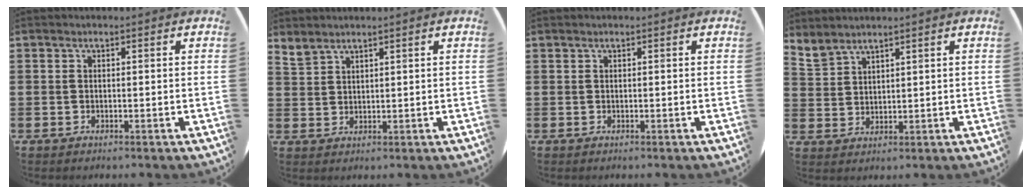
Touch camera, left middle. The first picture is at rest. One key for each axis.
{"total": 2.1, "fx": 2.1, "fy": 0.2, "fz": 0.1, "tx": -0.004, "ty": -0.004, "tz": 0.042}
{"total": 0.0}
{"total": 2.8, "fx": 2.8, "fy": 0.3, "fz": 0.0, "tx": -0.006, "ty": -0.011, "tz": 0.054}